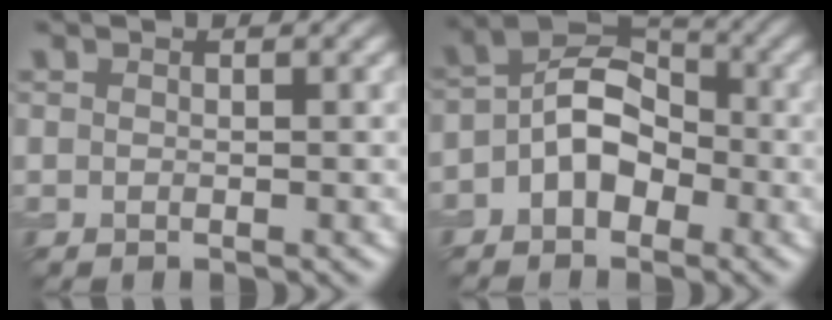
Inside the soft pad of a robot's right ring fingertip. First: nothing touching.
{"total": 5.4, "force": [-1.4, 3.5, 3.7], "torque": [-0.060, 0.015, -0.033]}